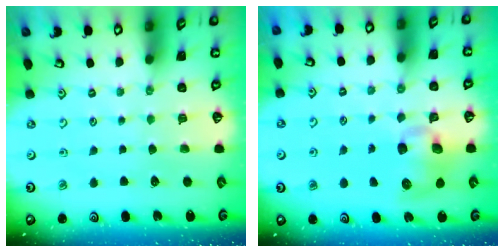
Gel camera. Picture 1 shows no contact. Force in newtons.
{"total": 9.6, "press": 9.5, "slide": 1.5}